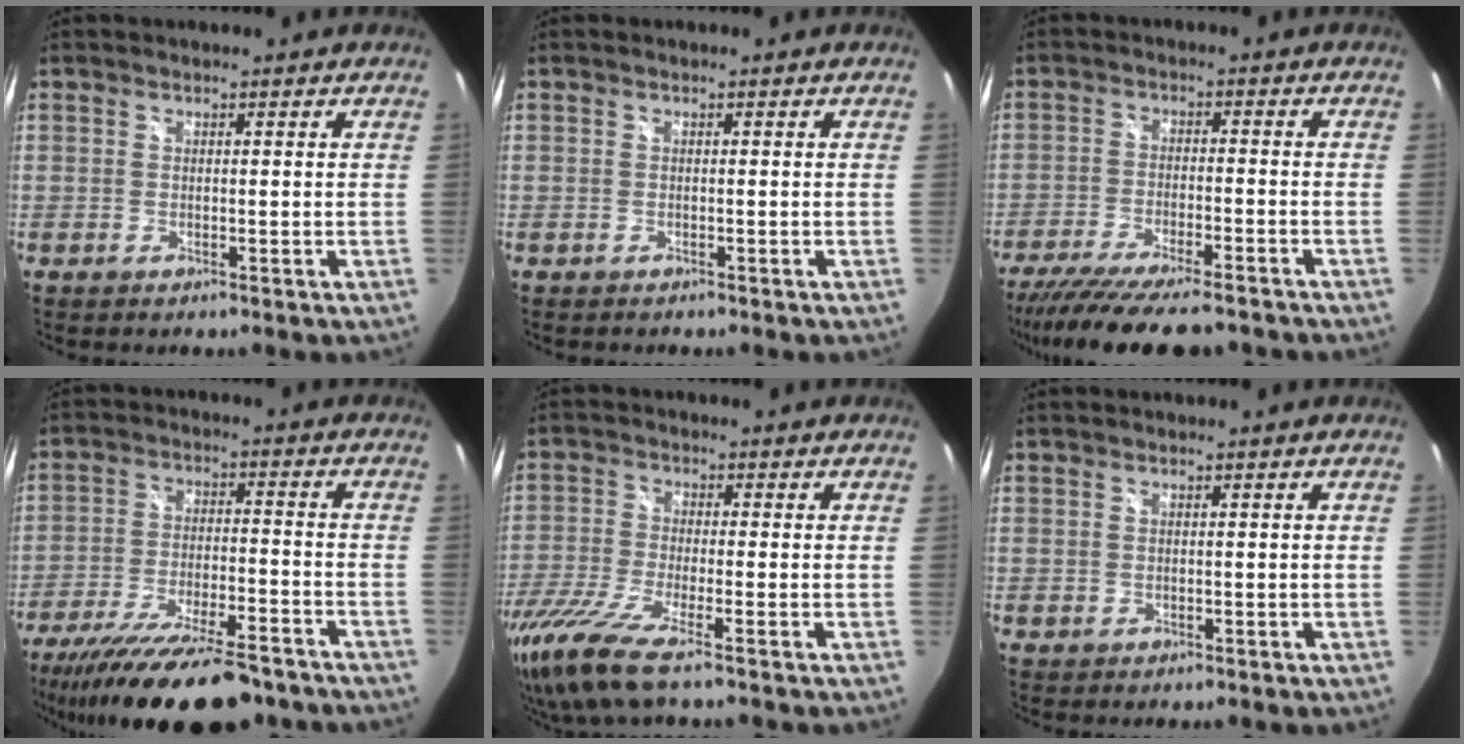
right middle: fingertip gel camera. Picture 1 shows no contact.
{"total": 0.6, "force": [-0.6, 0.2, 0.1], "torque": [-0.002, -0.004, -0.010]}
{"total": 17.0, "force": [-14.5, 3.2, 8.4], "torque": [-0.168, -0.041, -0.227]}
{"total": 21.5, "force": [-17.4, 5.1, 11.5], "torque": [-0.221, -0.047, -0.268]}
{"total": 10.8, "force": [-7.9, 0.7, 7.3], "torque": [-0.169, -0.045, -0.150]}
{"total": 0.0}